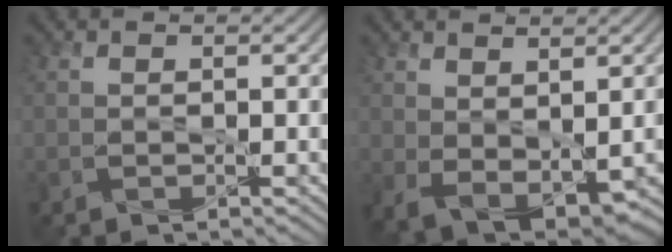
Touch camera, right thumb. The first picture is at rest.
{"total": 5.7, "force": [0.7, 3.4, 4.5], "torque": [-0.093, -0.026, 0.029]}